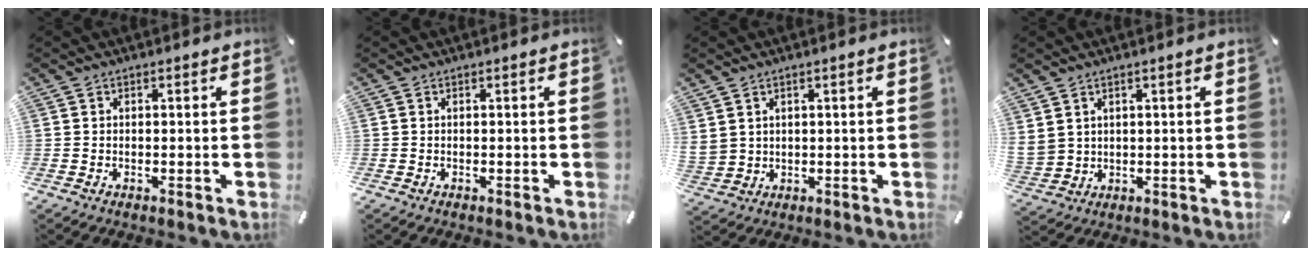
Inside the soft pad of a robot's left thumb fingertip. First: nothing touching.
{"total": 0.0}
{"total": 3.1, "force": [2.0, 2.3, 0.5], "torque": [-0.016, -0.007, 0.038]}
{"total": 3.6, "force": [2.3, 2.7, 0.6], "torque": [-0.028, -0.012, 0.042]}